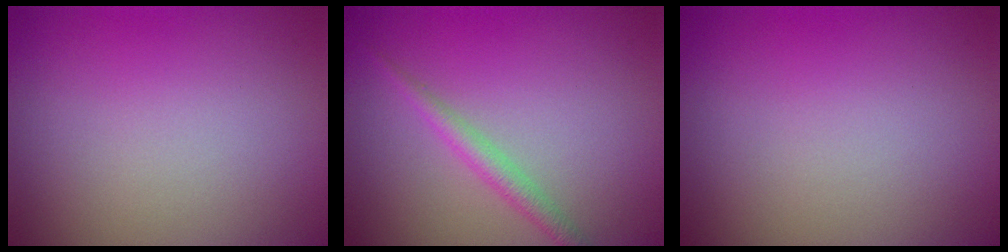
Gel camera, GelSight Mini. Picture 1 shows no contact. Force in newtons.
{"total": 1.8, "press": 1.8, "slide": 0.0}
{"total": 0.0}